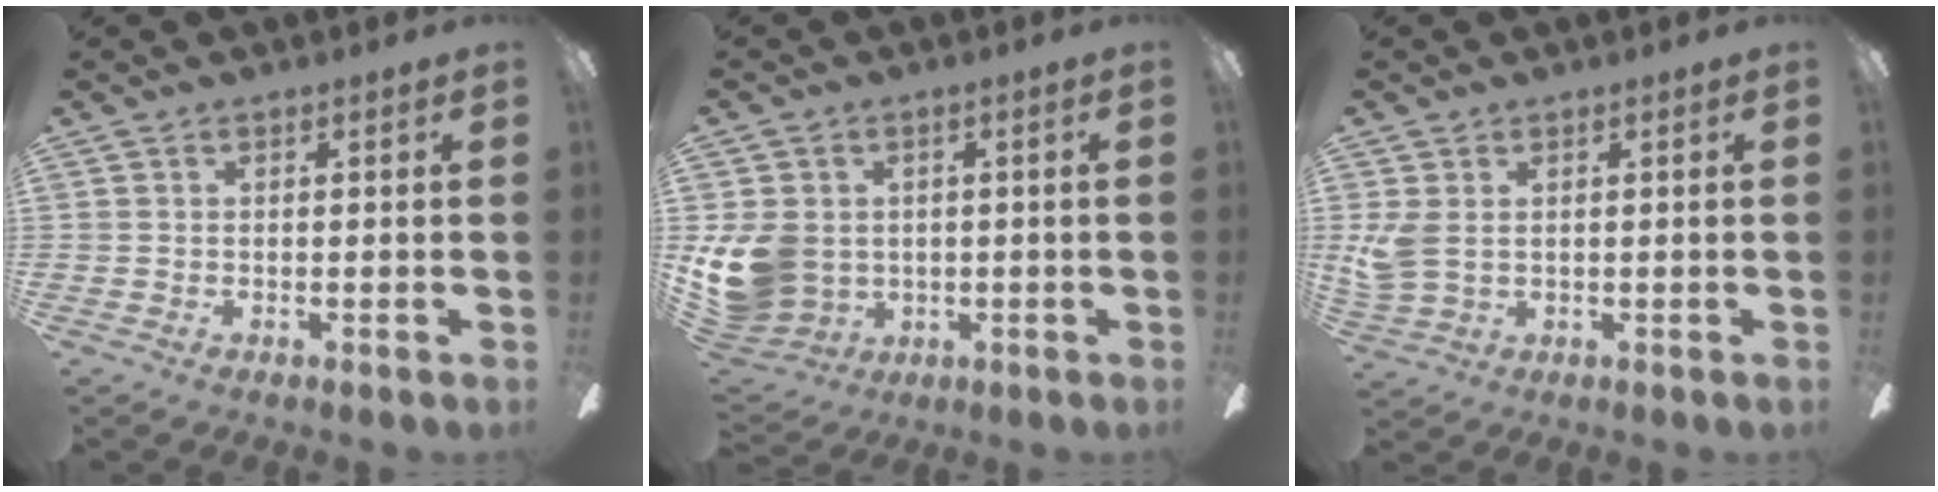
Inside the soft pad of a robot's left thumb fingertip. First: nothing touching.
{"total": 12.1, "force": [-0.2, 10.4, 6.2], "torque": [-0.152, 0.005, 0.001]}
{"total": 5.0, "force": [1.0, 3.4, 3.6], "torque": [-0.089, 0.000, 0.017]}